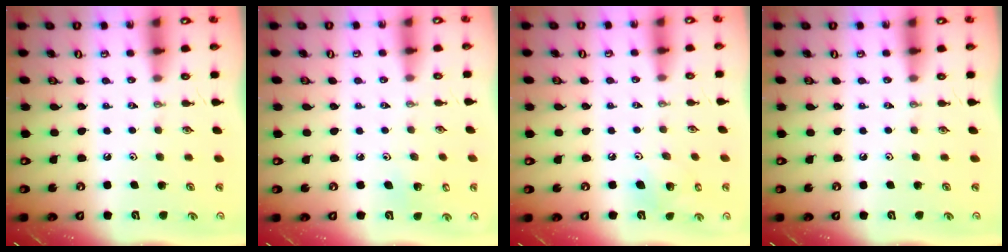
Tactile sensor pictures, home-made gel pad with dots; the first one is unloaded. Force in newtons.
{"total": 3.0, "press": 3.0, "slide": 0.2}
{"total": 7.9, "press": 7.8, "slide": 1.4}
{"total": 0.0}